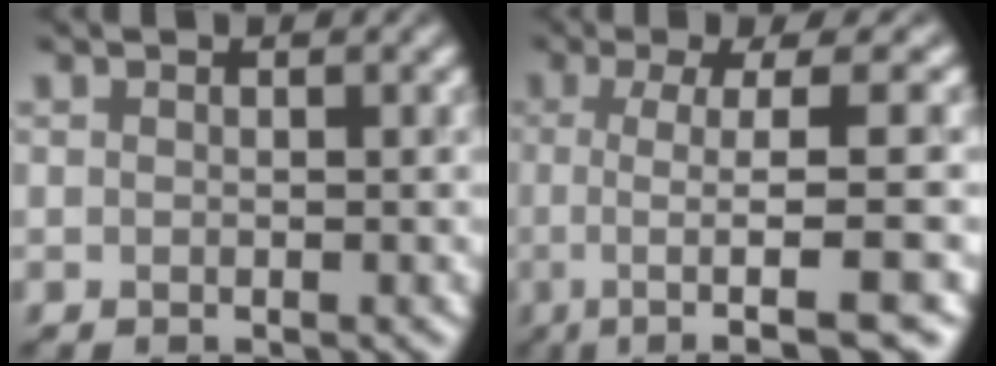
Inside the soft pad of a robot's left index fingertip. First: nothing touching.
{"total": 7.5, "force": [-0.9, 1.5, 7.3], "torque": [-0.094, 0.016, -0.010]}